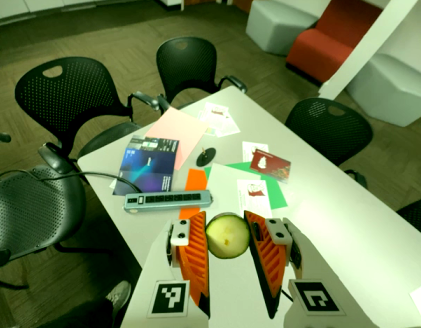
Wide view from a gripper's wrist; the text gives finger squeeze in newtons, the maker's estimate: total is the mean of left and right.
{"total": 12.3, "left": 12.6, "right": 12.1}